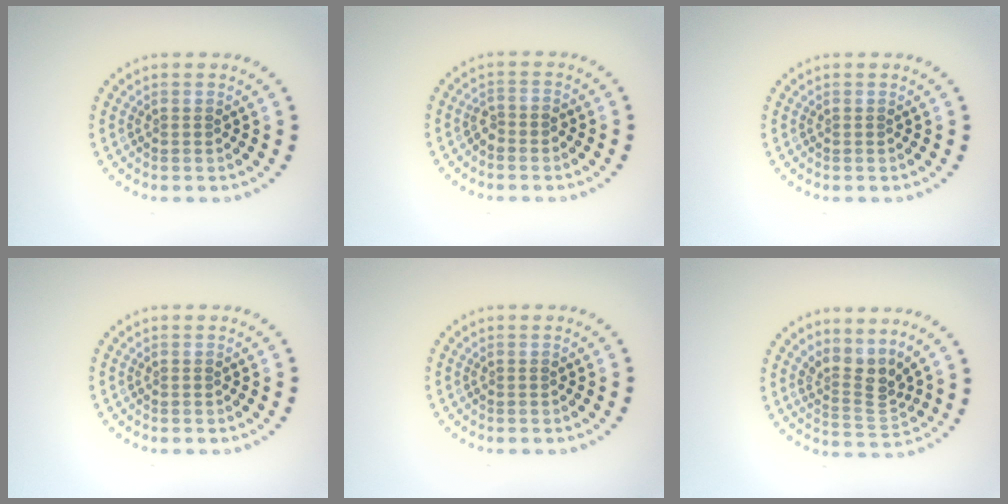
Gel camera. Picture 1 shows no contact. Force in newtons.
{"total": 1.3, "press": 1.1, "slide": 0.7}
{"total": 0.0}
{"total": 0.0}
{"total": 0.0}
{"total": 3.2, "press": 2.2, "slide": 2.3}